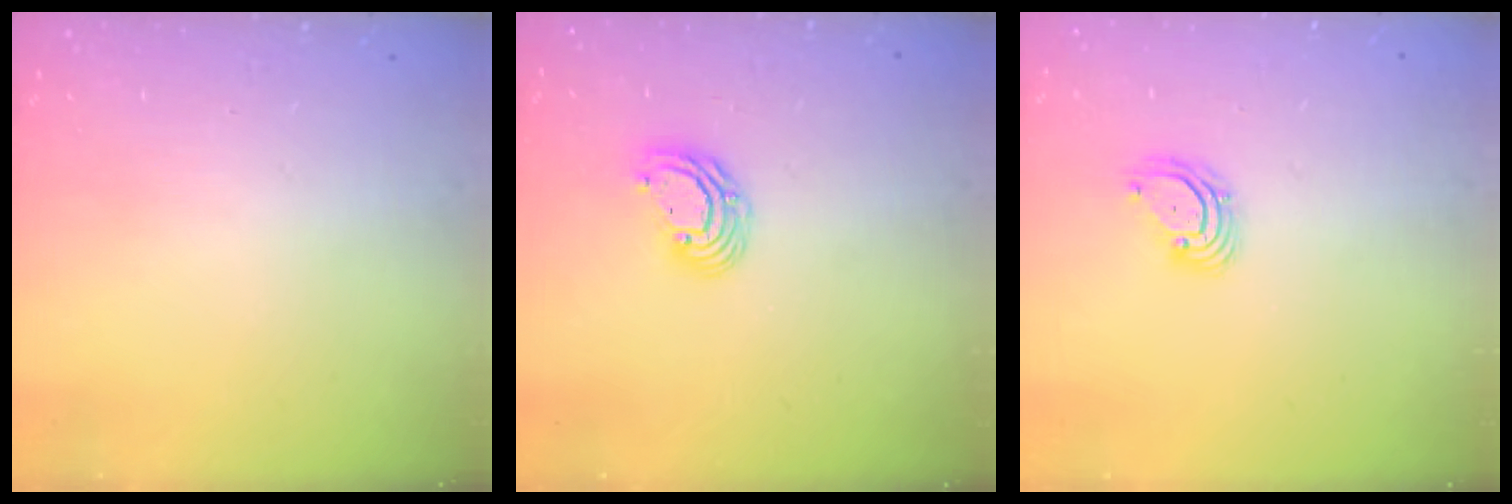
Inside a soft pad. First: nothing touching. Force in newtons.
{"total": 7.0, "press": 7.0, "slide": 0.8}
{"total": 3.7, "press": 3.7, "slide": 0.1}